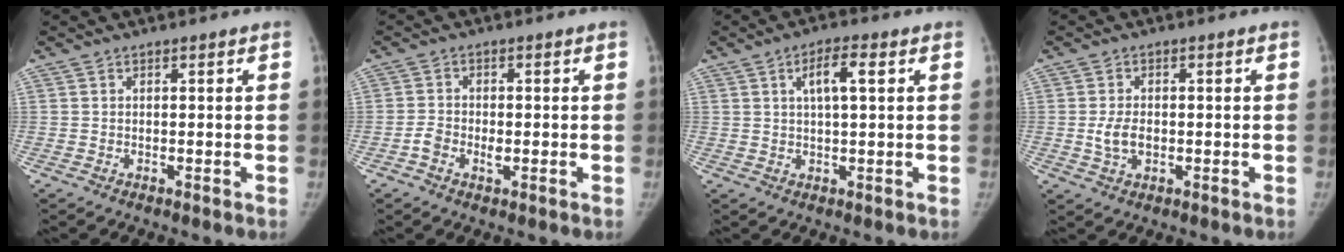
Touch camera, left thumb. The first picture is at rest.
{"total": 3.6, "force": [-1.1, 2.5, 2.4], "torque": [-0.040, 0.012, -0.020]}
{"total": 5.6, "force": [1.8, 1.8, 5.0], "torque": [-0.084, 0.004, 0.031]}
{"total": 4.4, "force": [-0.6, 2.9, 3.2], "torque": [-0.059, 0.003, -0.009]}